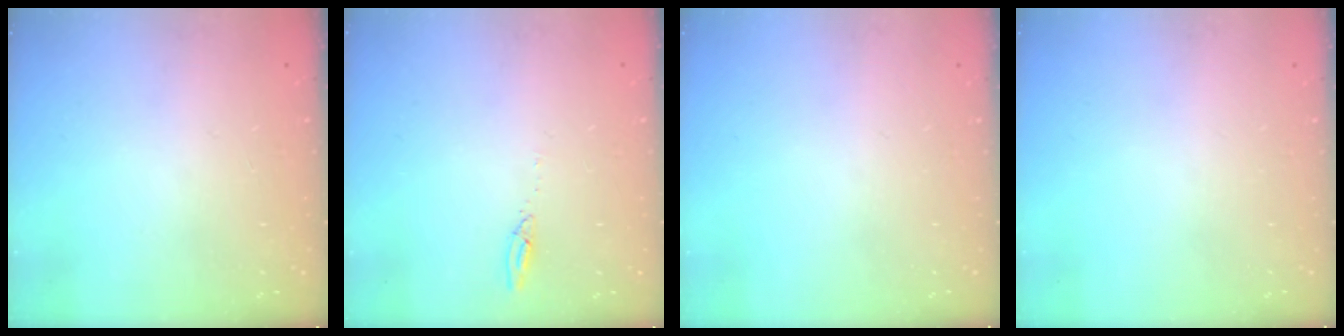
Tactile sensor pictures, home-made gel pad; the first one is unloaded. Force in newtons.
{"total": 2.7, "press": 2.7, "slide": 0.2}
{"total": 0.0}
{"total": 0.0}